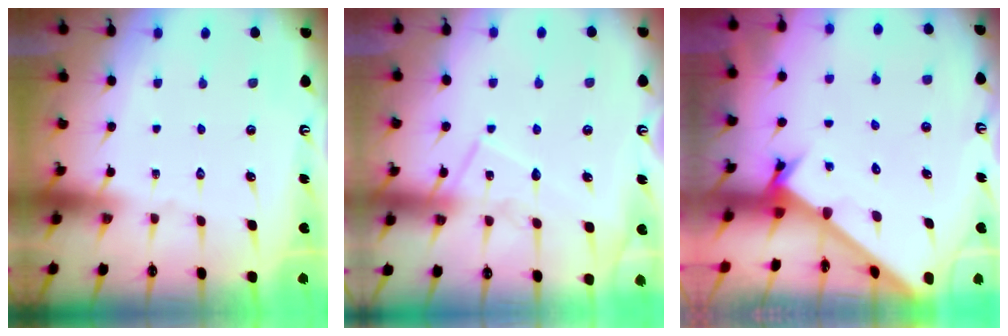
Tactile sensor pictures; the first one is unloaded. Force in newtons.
{"total": 10.5, "press": 10.5, "slide": 0.9}
{"total": 2.7, "press": 2.7, "slide": 0.2}